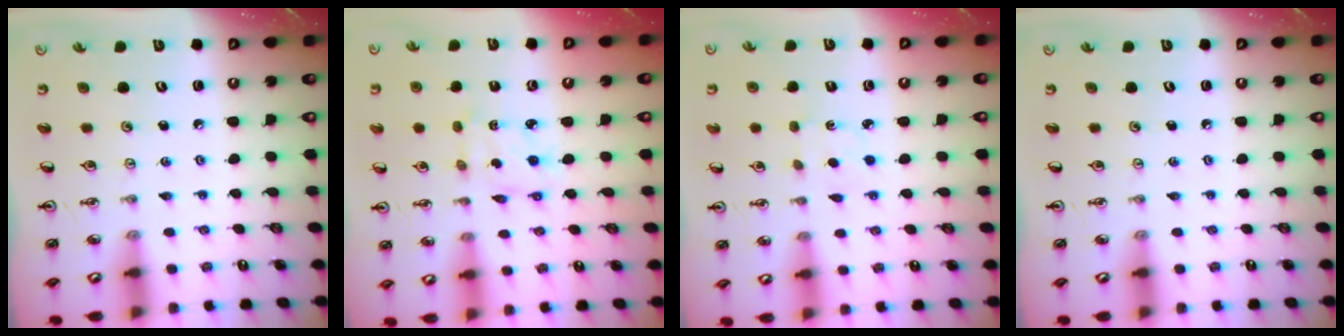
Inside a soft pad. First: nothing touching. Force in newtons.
{"total": 2.3, "press": 2.3, "slide": 0.3}
{"total": 1.7, "press": 1.6, "slide": 0.4}
{"total": 0.0}